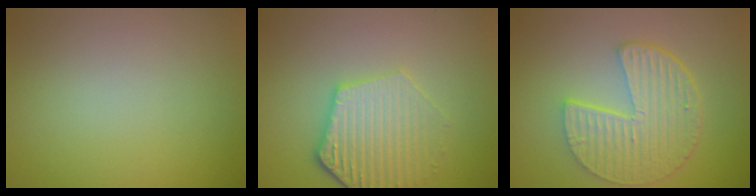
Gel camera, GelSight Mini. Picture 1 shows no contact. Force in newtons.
{"total": 5.4, "press": 4.2, "slide": 3.4}
{"total": 6.1, "press": 4.4, "slide": 4.2}